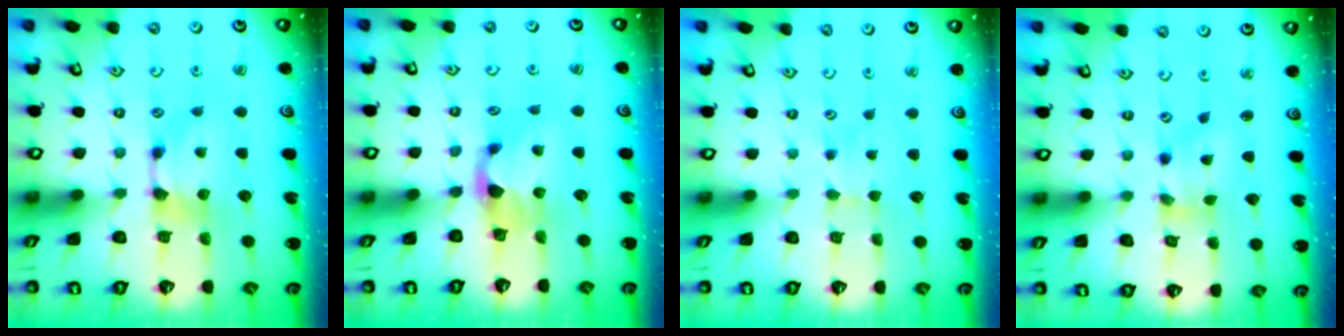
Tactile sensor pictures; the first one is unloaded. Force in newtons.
{"total": 1.2, "press": 0.1, "slide": 1.2}
{"total": 2.2, "press": 2.2, "slide": 0.4}
{"total": 1.6, "press": 0.2, "slide": 1.5}